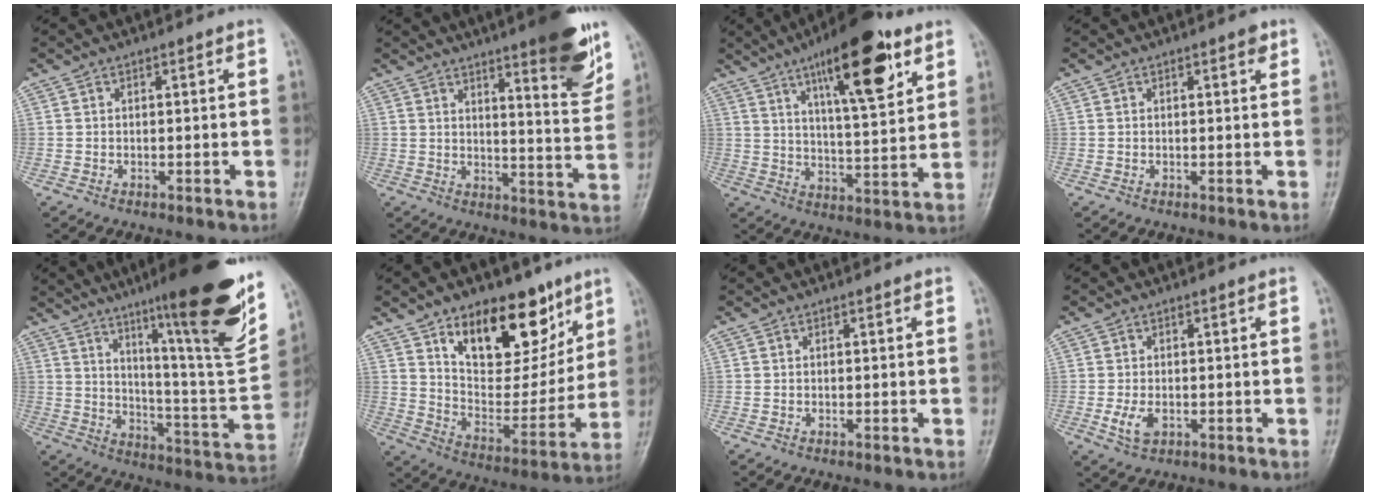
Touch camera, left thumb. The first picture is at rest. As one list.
[{"total": 13.5, "force": [8.6, 2.3, 10.1], "torque": [-0.108, -0.057, 0.121]}, {"total": 17.9, "force": [9.5, 5.0, 14.3], "torque": [-0.195, -0.039, 0.149]}, {"total": 1.2, "force": [0.7, 0.5, 0.9], "torque": [-0.010, 0.000, 0.006]}, {"total": 25.5, "force": [15.0, 2.9, 20.5], "torque": [-0.272, -0.069, 0.234]}, {"total": 19.7, "force": [11.6, 10.5, 11.9], "torque": [-0.116, -0.068, 0.195]}, {"total": 0.0}, {"total": 3.6, "force": [-0.8, 2.2, 2.7], "torque": [-0.058, -0.006, -0.013]}]